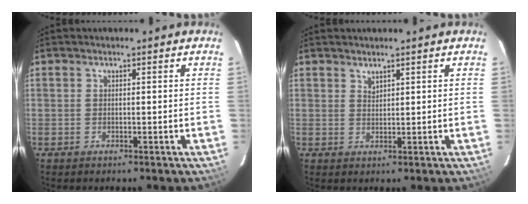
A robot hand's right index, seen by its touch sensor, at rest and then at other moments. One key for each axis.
{"total": 1.2, "fx": 1.2, "fy": 0.4, "fz": 0.3, "tx": -0.002, "ty": 0.001, "tz": 0.022}